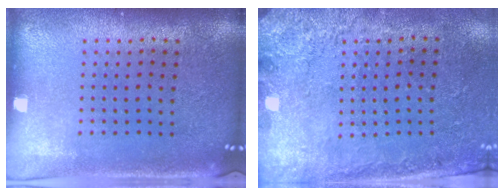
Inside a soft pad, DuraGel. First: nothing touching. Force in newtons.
{"total": 2.6, "press": 2.1, "slide": 1.5}